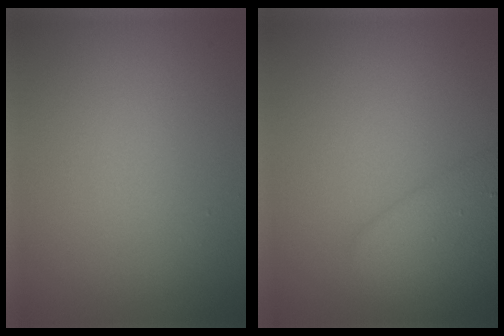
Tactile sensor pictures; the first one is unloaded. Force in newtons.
{"total": 3.6, "press": 3.6, "slide": 0.2}